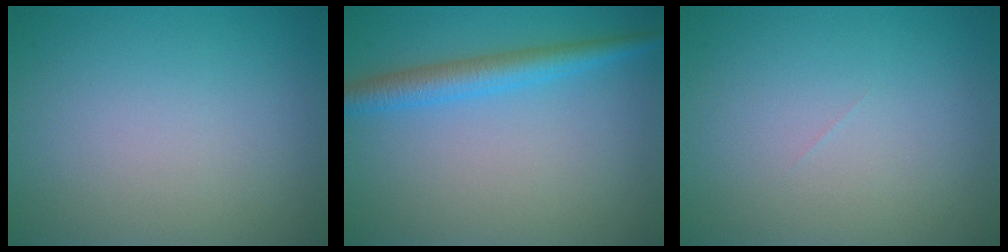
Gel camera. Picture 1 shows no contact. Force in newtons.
{"total": 3.4, "press": 3.4, "slide": 0.1}
{"total": 0.0}